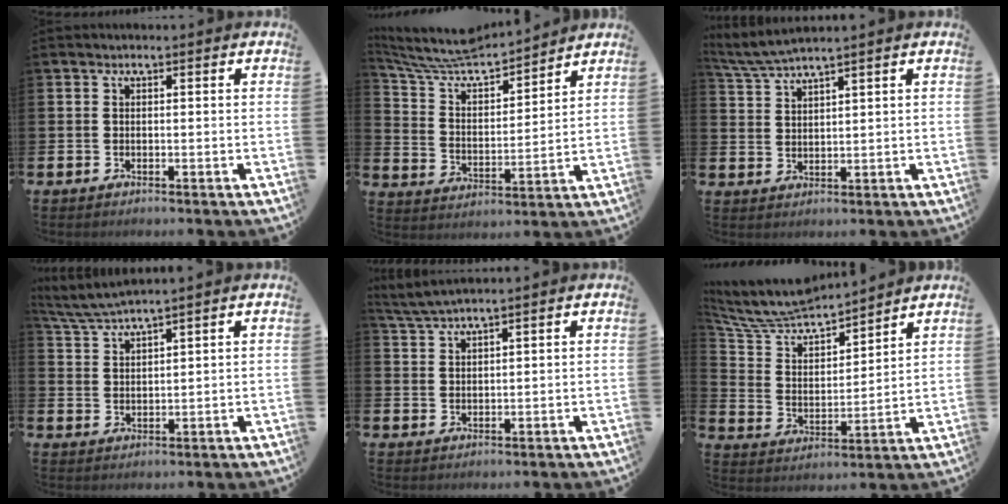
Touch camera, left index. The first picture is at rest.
{"total": 8.0, "force": [7.5, 1.6, 2.0], "torque": [-0.081, -0.057, 0.131]}
{"total": 3.6, "force": [3.4, -0.5, 1.0], "torque": [-0.036, -0.011, 0.062]}
{"total": 3.5, "force": [3.4, -0.5, 0.8], "torque": [-0.033, -0.014, 0.061]}
{"total": 2.5, "force": [2.5, -0.3, 0.5], "torque": [-0.022, -0.003, 0.048]}
{"total": 8.0, "force": [7.6, 1.8, 1.9], "torque": [-0.082, -0.058, 0.132]}